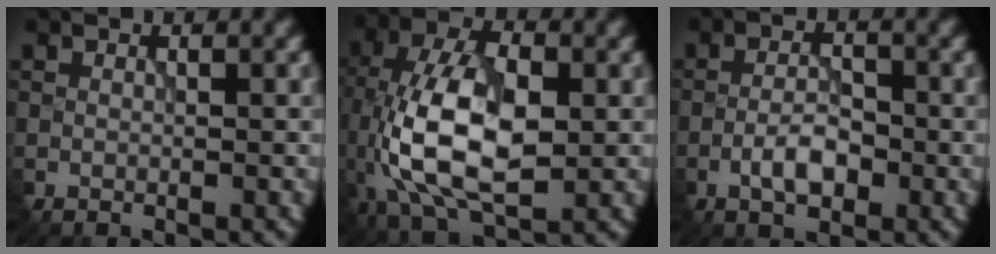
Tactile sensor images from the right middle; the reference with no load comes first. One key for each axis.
{"total": 10.9, "fx": -1.7, "fy": 5.8, "fz": 9.1, "tx": -0.189, "ty": 0.006, "tz": -0.037}
{"total": 2.7, "fx": -1.4, "fy": 1.2, "fz": 2.0, "tx": -0.043, "ty": 0.007, "tz": -0.030}